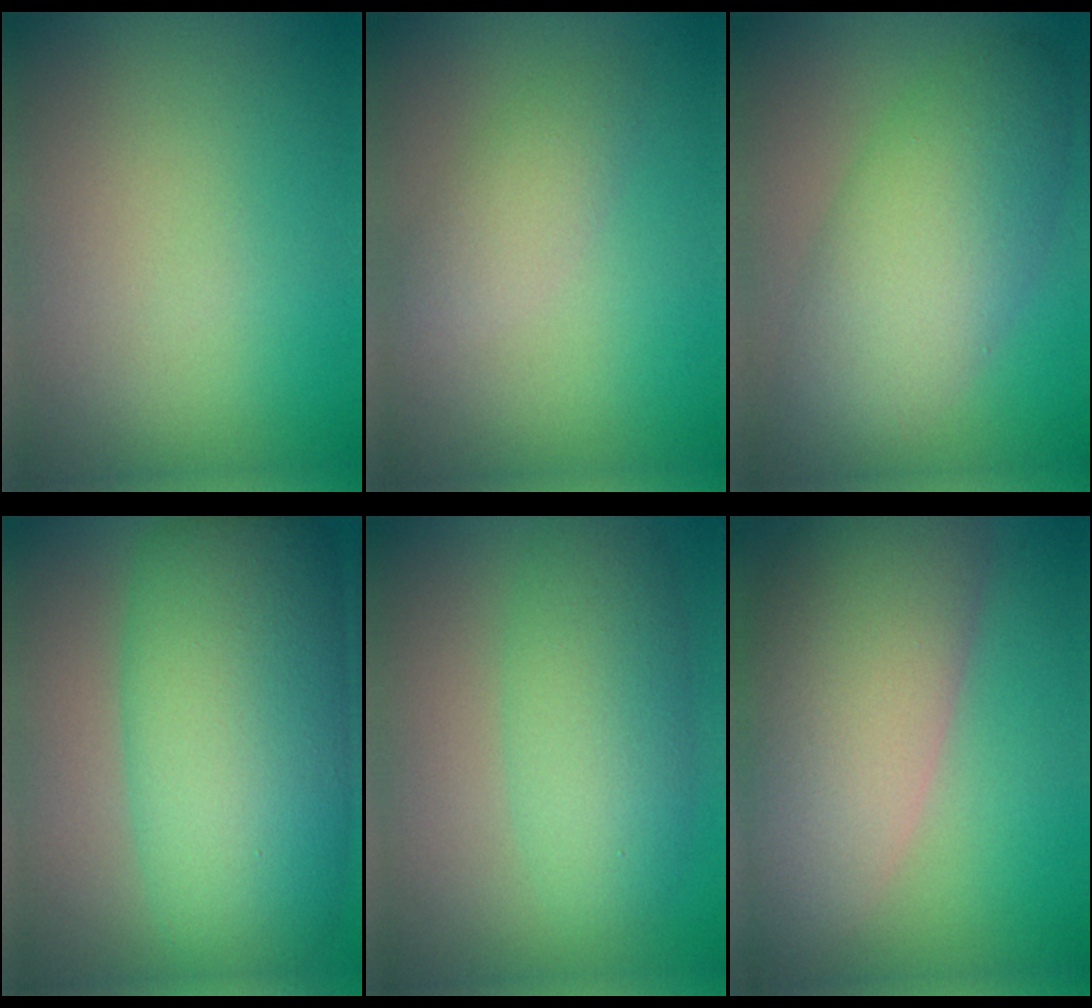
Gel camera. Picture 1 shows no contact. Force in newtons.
{"total": 2.0, "press": 2.0, "slide": 0.2}
{"total": 6.9, "press": 6.9, "slide": 0.2}
{"total": 11.8, "press": 11.8, "slide": 0.2}
{"total": 3.4, "press": 3.4, "slide": 0.2}
{"total": 11.3, "press": 11.3, "slide": 1.2}